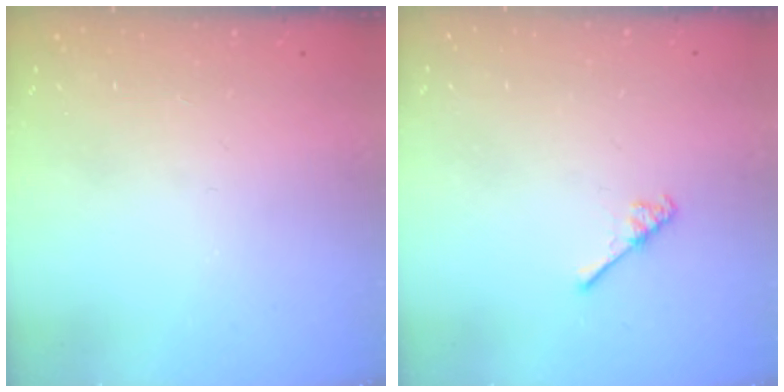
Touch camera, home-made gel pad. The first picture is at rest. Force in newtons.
{"total": 2.6, "press": 2.6, "slide": 0.3}